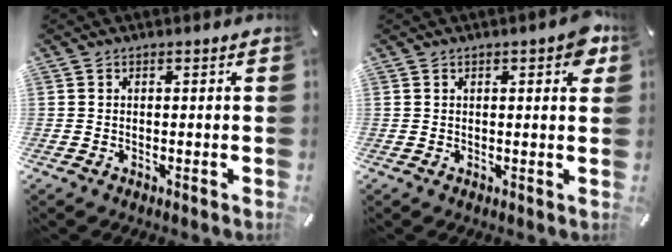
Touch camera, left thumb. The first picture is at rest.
{"total": 4.6, "force": [1.7, 1.7, 3.9], "torque": [-0.053, -0.002, 0.025]}